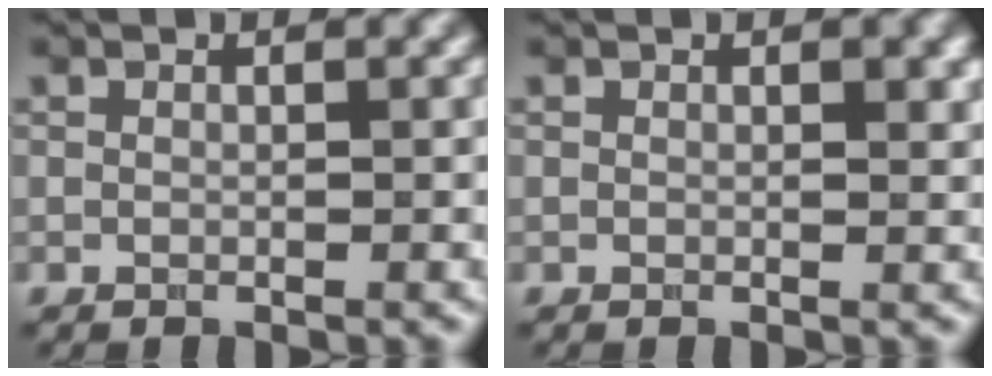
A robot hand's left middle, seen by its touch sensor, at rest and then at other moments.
{"total": 1.2, "force": [0.5, 0.4, 1.0], "torque": [-0.010, -0.002, 0.008]}